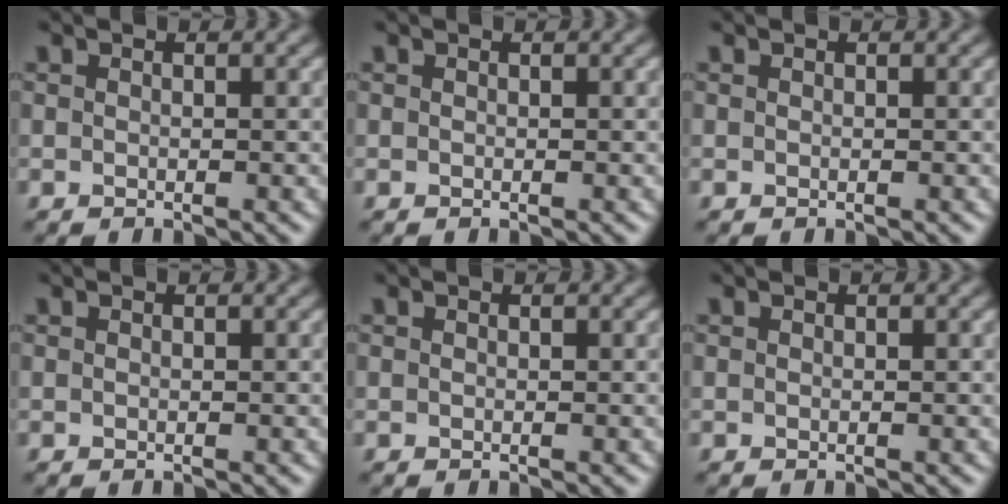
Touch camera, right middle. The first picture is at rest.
{"total": 0.0}
{"total": 0.0}
{"total": 0.0}
{"total": 0.0}
{"total": 0.0}